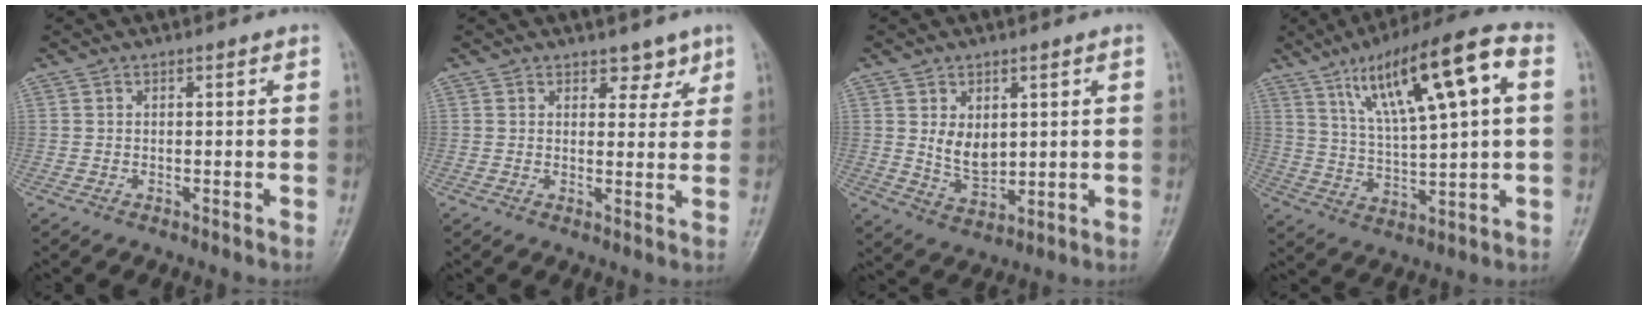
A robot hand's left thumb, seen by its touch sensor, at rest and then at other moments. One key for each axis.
{"total": 3.5, "fx": 2.6, "fy": 2.0, "fz": 1.2, "tx": 0.011, "ty": -0.016, "tz": 0.035}
{"total": 6.2, "fx": 1.4, "fy": 4.2, "fz": 4.4, "tx": -0.055, "ty": -0.018, "tz": 0.038}
{"total": 18.3, "fx": 6.9, "fy": 4.3, "fz": 16.4, "tx": -0.266, "ty": 0.005, "tz": 0.119}